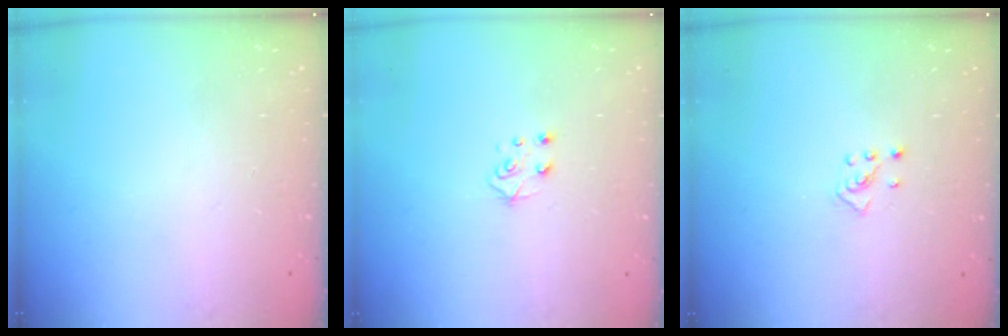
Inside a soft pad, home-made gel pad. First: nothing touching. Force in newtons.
{"total": 4.3, "press": 4.3, "slide": 0.5}
{"total": 2.5, "press": 2.4, "slide": 0.7}